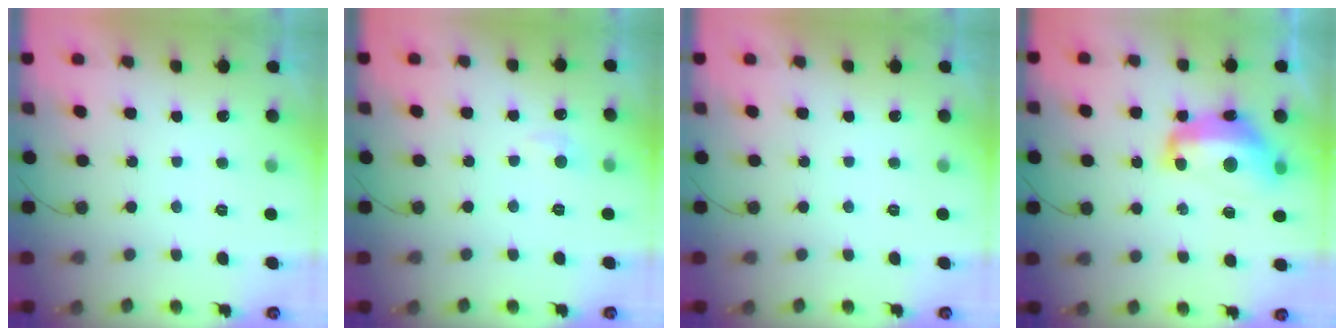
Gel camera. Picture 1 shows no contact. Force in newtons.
{"total": 5.6, "press": 5.5, "slide": 0.7}
{"total": 0.0}
{"total": 14.2, "press": 14.1, "slide": 1.1}